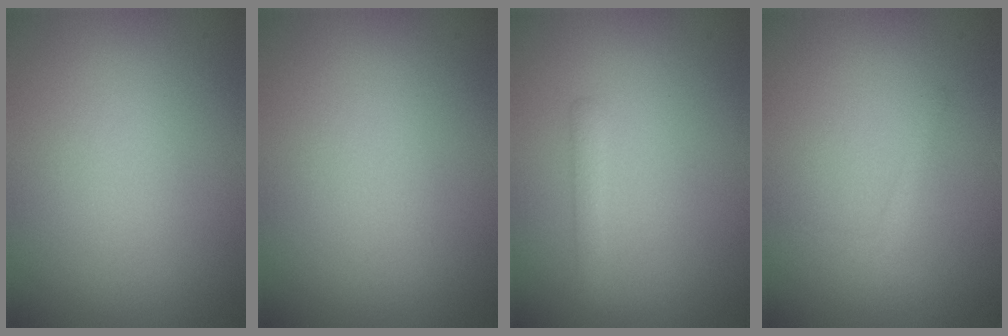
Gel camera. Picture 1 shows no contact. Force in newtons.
{"total": 0.0}
{"total": 1.2, "press": 1.2, "slide": 0.1}
{"total": 1.0, "press": 1.0, "slide": 0.1}